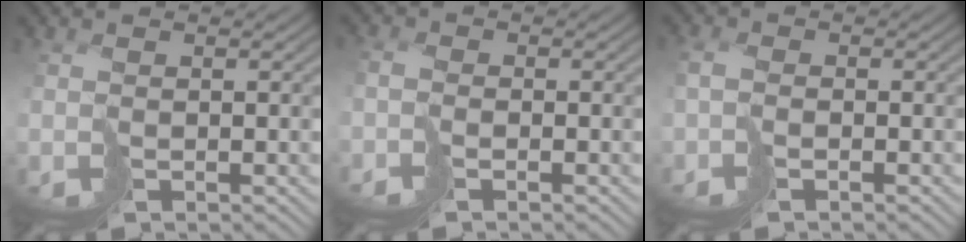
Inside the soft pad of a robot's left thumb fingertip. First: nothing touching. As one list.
[{"total": 1.7, "force": [-1.4, 0.6, 0.6], "torque": [0.000, 0.010, -0.032]}, {"total": 2.0, "force": [-0.9, 1.2, 1.4], "torque": [-0.025, 0.010, -0.021]}]